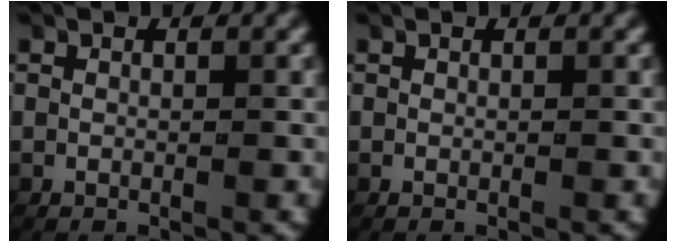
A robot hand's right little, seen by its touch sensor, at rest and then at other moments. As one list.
[{"total": 0.0}]